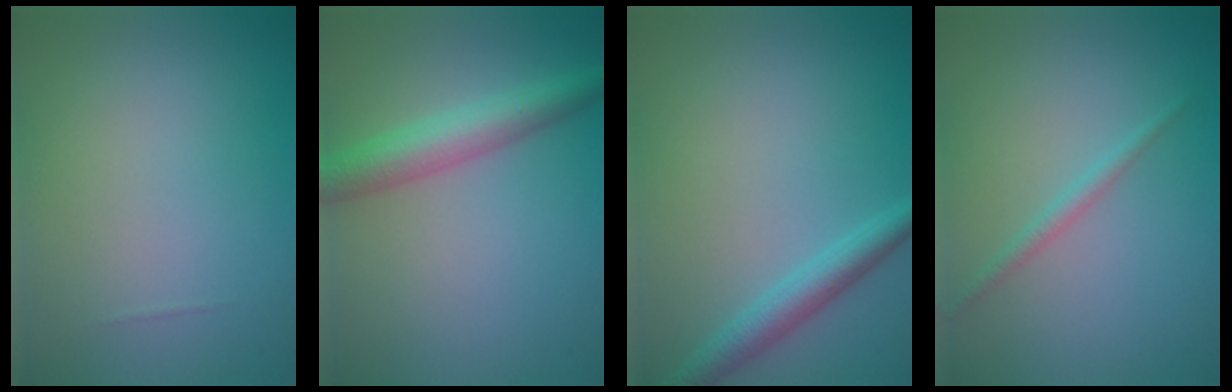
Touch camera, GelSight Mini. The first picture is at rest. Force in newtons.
{"total": 4.4, "press": 4.4, "slide": 0.1}
{"total": 2.8, "press": 2.8, "slide": 0.1}
{"total": 1.2, "press": 1.2, "slide": 0.0}